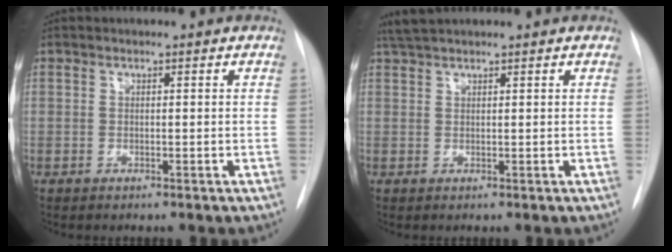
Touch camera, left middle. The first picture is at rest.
{"total": 2.9, "force": [2.7, 0.1, 1.2], "torque": [-0.027, 0.019, 0.054]}